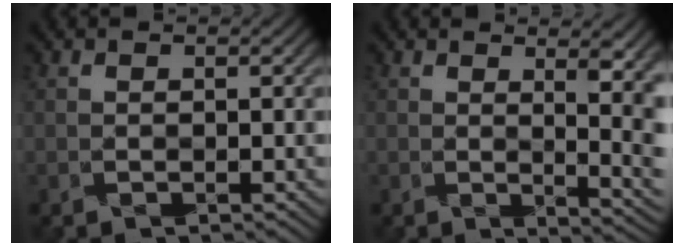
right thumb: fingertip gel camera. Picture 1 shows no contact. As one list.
[{"total": 7.2, "force": [1.4, 2.6, 6.6], "torque": [-0.054, 0.007, 0.013]}]